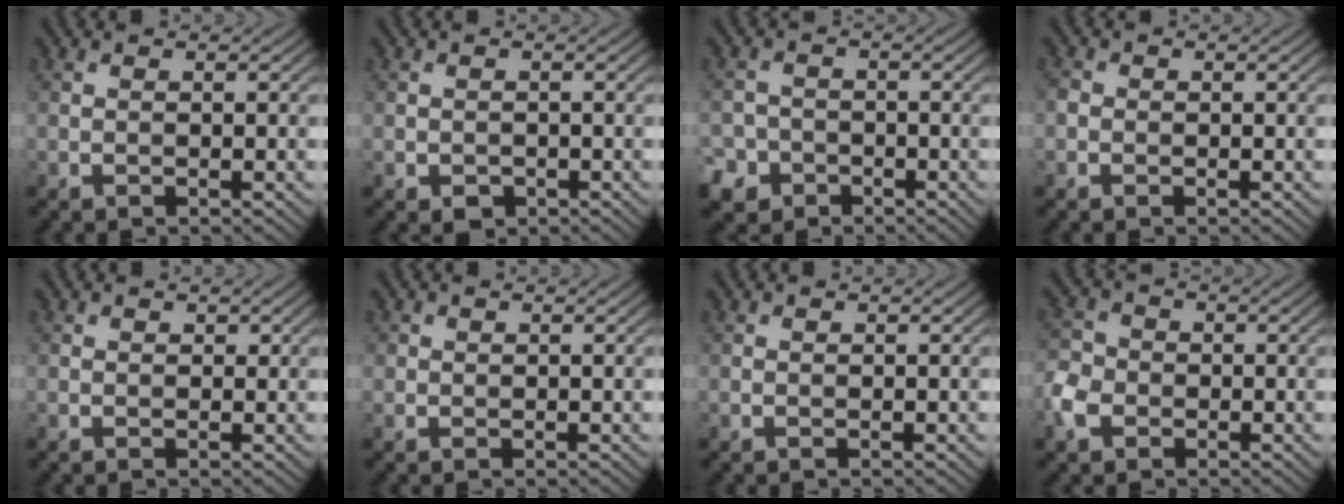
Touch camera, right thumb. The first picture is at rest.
{"total": 1.4, "force": [-0.7, 1.1, 0.6], "torque": [-0.009, -0.007, -0.014]}
{"total": 5.0, "force": [-3.0, 3.7, 1.2], "torque": [-0.017, -0.006, -0.063]}
{"total": 1.2, "force": [-0.4, 1.0, 0.4], "torque": [-0.008, -0.001, -0.016]}
{"total": 0.6, "force": [0.4, 0.4, 0.1], "torque": [0.000, -0.002, 0.004]}
{"total": 0.7, "force": [0.2, 0.7, 0.1], "torque": [0.000, -0.003, 0.003]}
{"total": 0.0}
{"total": 4.3, "force": [-1.9, 3.3, 1.8], "torque": [-0.053, -0.002, -0.052]}